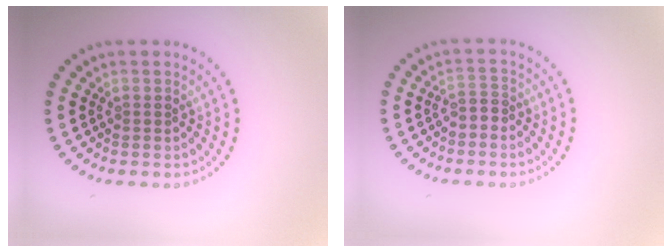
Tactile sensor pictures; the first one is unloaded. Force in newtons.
{"total": 1.1, "press": 0.9, "slide": 0.6}